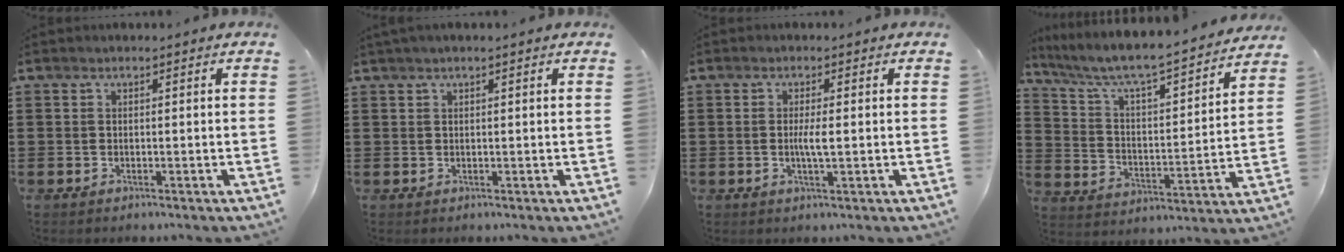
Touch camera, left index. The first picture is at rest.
{"total": 0.9, "force": [0.5, 0.0, 0.8], "torque": [-0.015, -0.001, 0.009]}
{"total": 2.8, "force": [-0.1, 0.4, 2.8], "torque": [-0.052, -0.003, -0.004]}
{"total": 5.7, "force": [5.0, 0.3, 2.8], "torque": [-0.078, -0.049, 0.075]}